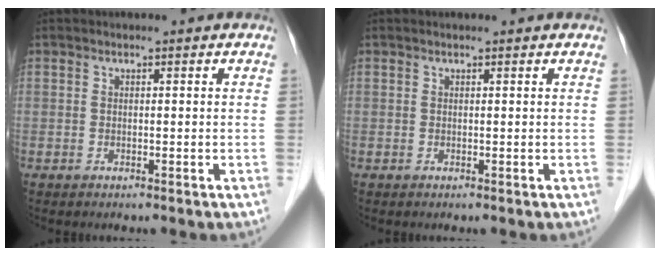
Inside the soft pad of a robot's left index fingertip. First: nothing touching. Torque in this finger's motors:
{"motor_torque": [0.48, -0.35, -0.03, 0.00]}